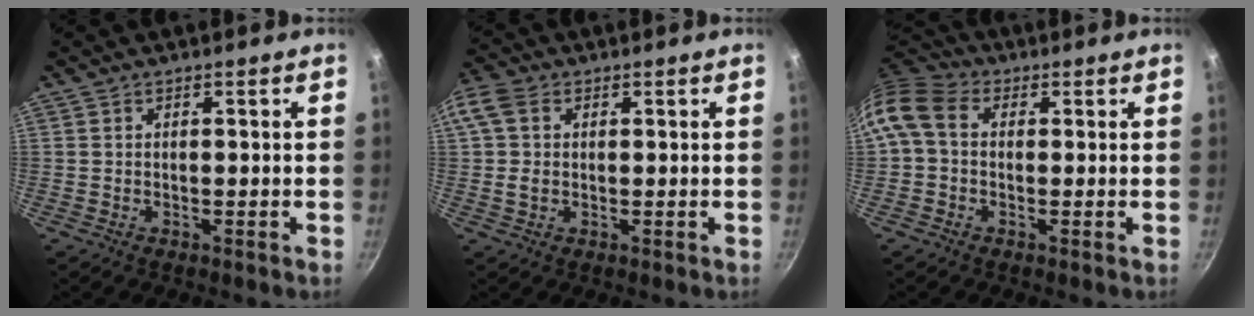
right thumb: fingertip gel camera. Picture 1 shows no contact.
{"total": 6.5, "force": [1.3, 4.9, 4.2], "torque": [-0.082, 0.008, 0.014]}
{"total": 8.8, "force": [0.7, 6.7, 5.6], "torque": [-0.113, 0.024, -0.007]}